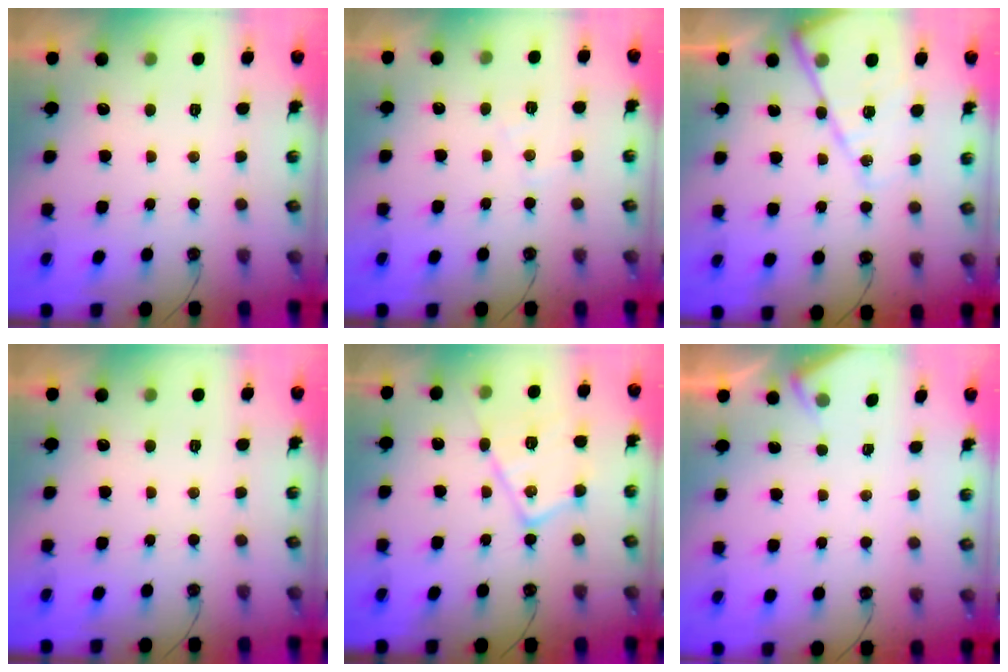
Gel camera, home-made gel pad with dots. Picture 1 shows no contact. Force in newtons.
{"total": 6.6, "press": 6.5, "slide": 0.9}
{"total": 15.0, "press": 15.0, "slide": 1.5}
{"total": 0.0}
{"total": 14.8, "press": 14.8, "slide": 0.7}
{"total": 2.7, "press": 2.6, "slide": 0.5}